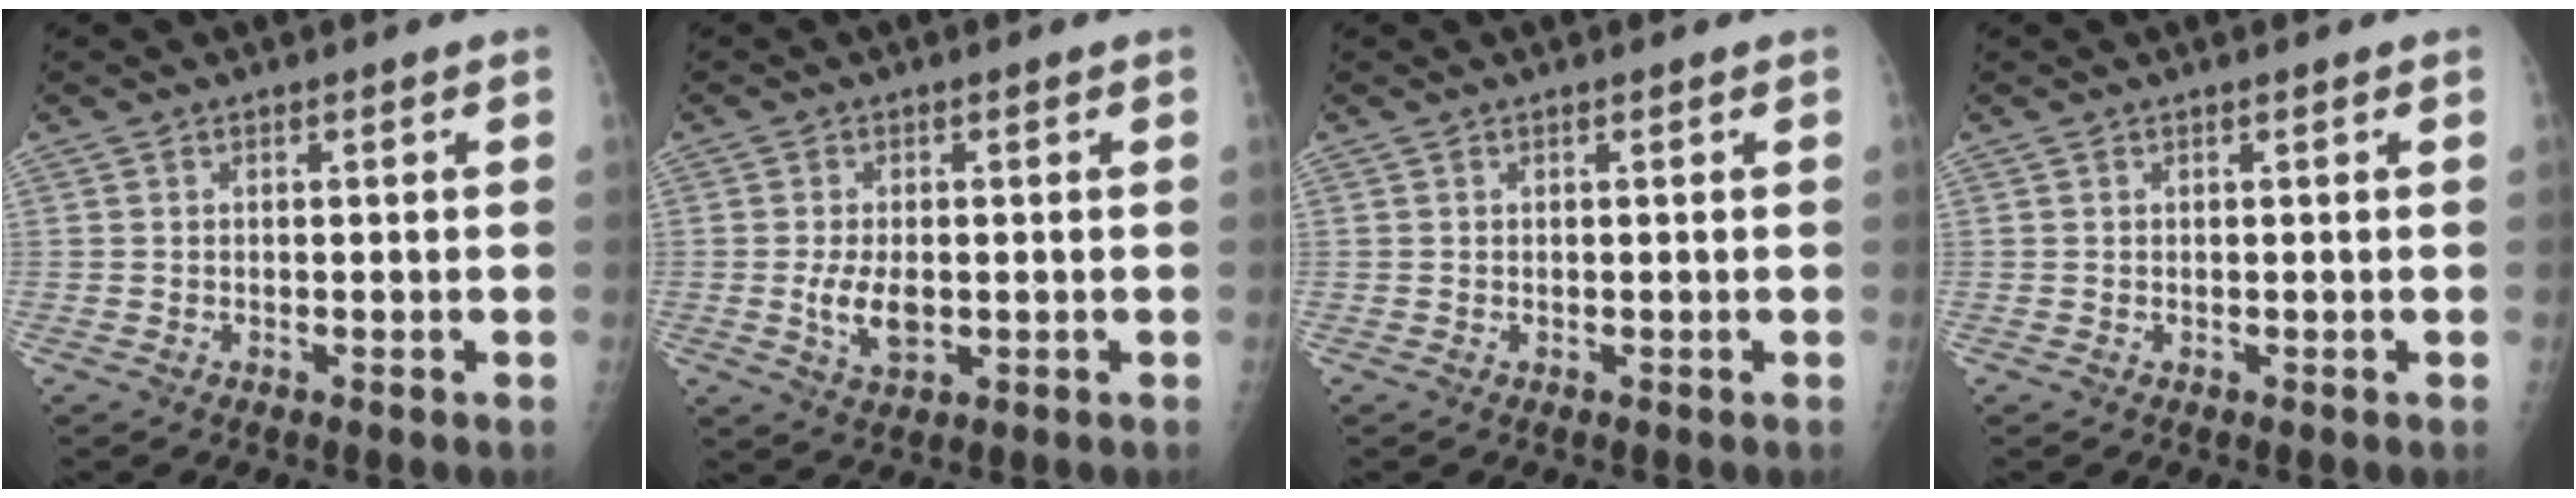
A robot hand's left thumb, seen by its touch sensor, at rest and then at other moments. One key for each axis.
{"total": 5.3, "fx": -0.6, "fy": 2.8, "fz": 4.5, "tx": -0.082, "ty": -0.009, "tz": -0.006}
{"total": 0.0}
{"total": 0.0}